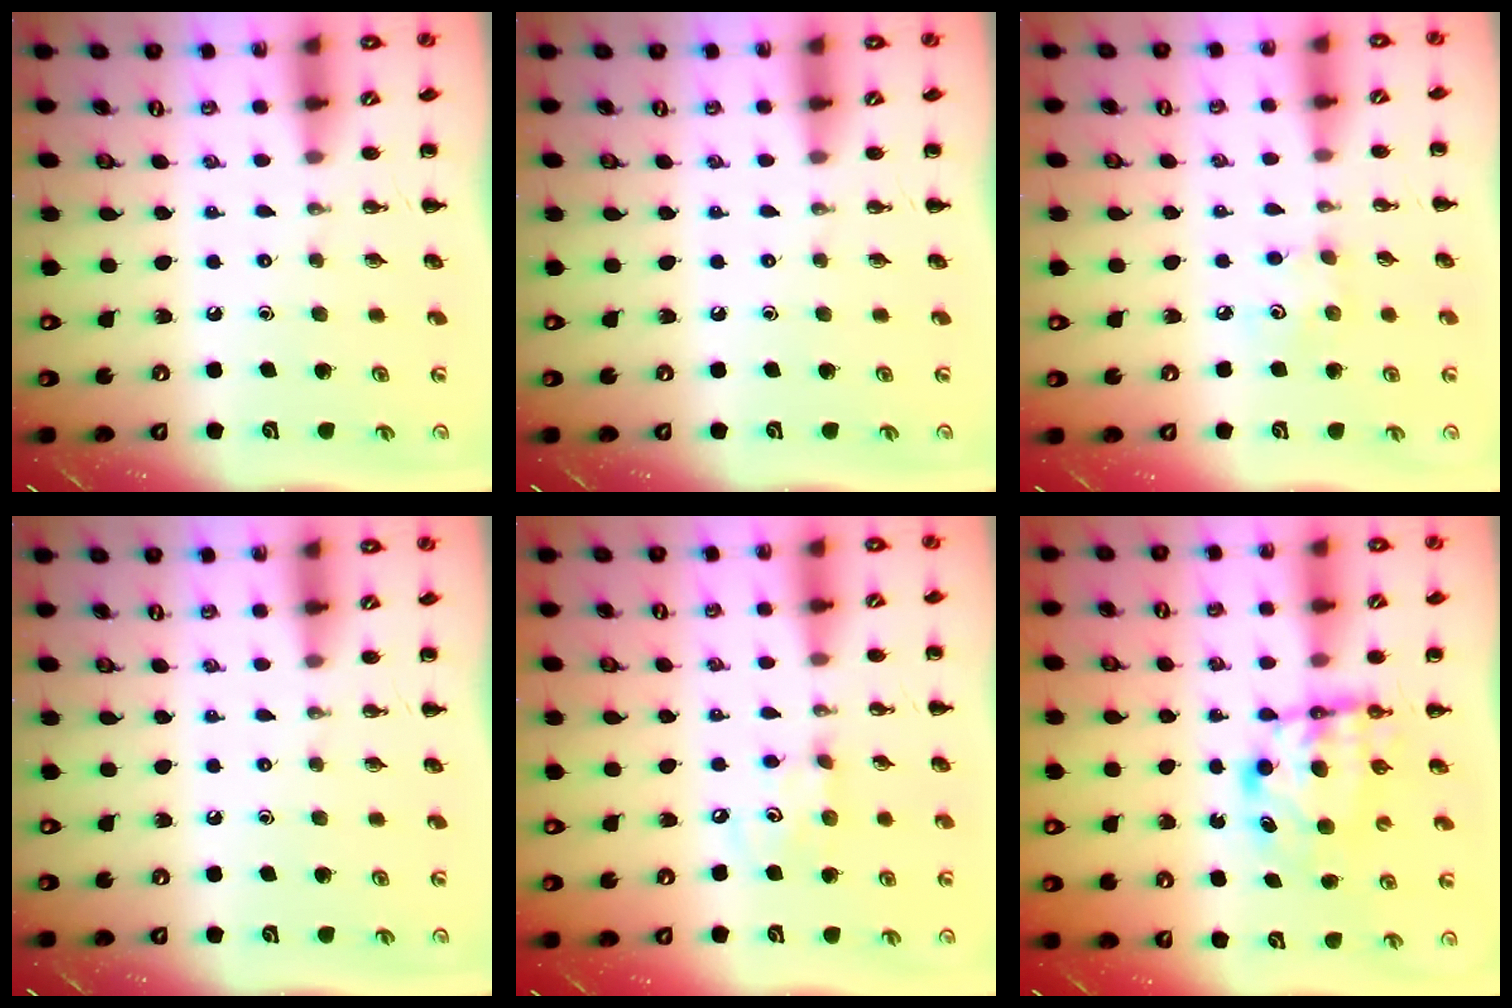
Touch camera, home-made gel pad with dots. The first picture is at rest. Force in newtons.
{"total": 0.0}
{"total": 4.0, "press": 3.9, "slide": 1.1}
{"total": 0.0}
{"total": 4.9, "press": 4.8, "slide": 0.9}
{"total": 6.2, "press": 6.1, "slide": 0.7}